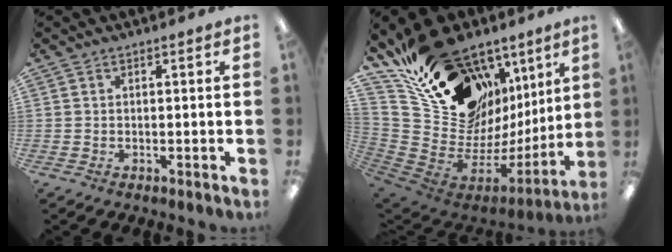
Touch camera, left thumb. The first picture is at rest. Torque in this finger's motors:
{"motor_torque": [2.96, 2.05, 1.54, -1.23, 0.47]}